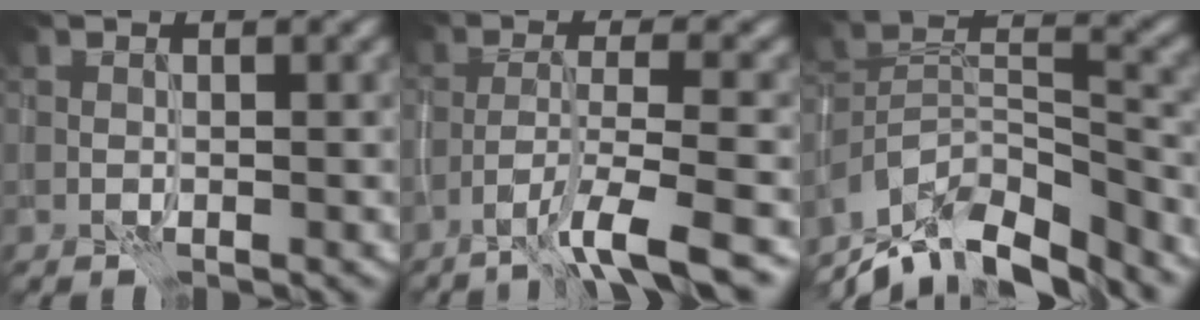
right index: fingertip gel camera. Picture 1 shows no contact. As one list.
[{"total": 5.7, "force": [-3.8, 0.6, 4.2], "torque": [-0.064, 0.007, -0.068]}, {"total": 12.2, "force": [-10.2, 3.9, 5.5], "torque": [-0.100, 0.014, -0.164]}]